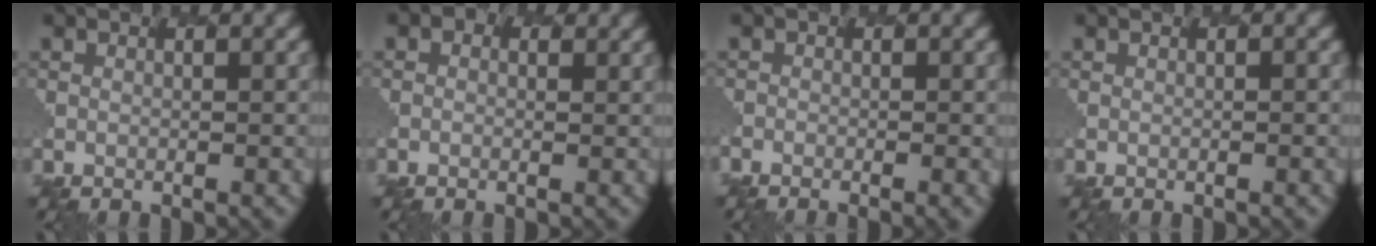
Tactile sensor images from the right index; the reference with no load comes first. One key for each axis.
{"total": 2.0, "fx": 0.4, "fy": 1.8, "fz": 0.8, "tx": 0.008, "ty": 0.016, "tz": -0.023}
{"total": 2.7, "fx": -2.1, "fy": 0.8, "fz": 1.4, "tx": -0.014, "ty": 0.015, "tz": -0.032}
{"total": 0.9, "fx": 0.0, "fy": 0.4, "fz": 0.8, "tx": -0.005, "ty": 0.006, "tz": -0.001}